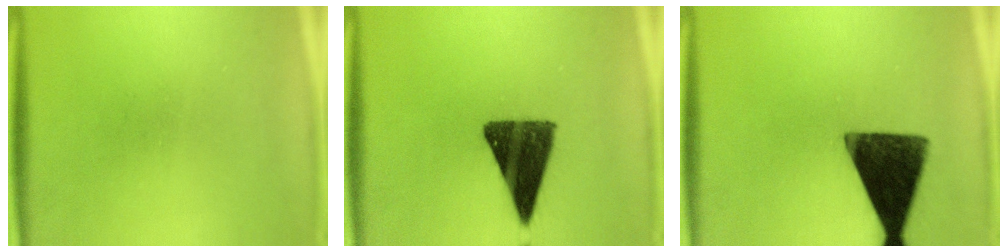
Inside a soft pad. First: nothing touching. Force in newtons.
{"total": 13.4}
{"total": 14.7}